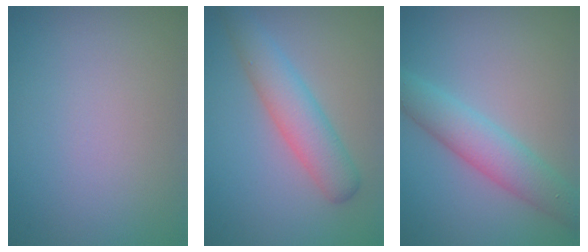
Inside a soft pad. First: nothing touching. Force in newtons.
{"total": 4.1, "press": 4.1, "slide": 0.2}
{"total": 4.4, "press": 4.4, "slide": 0.1}